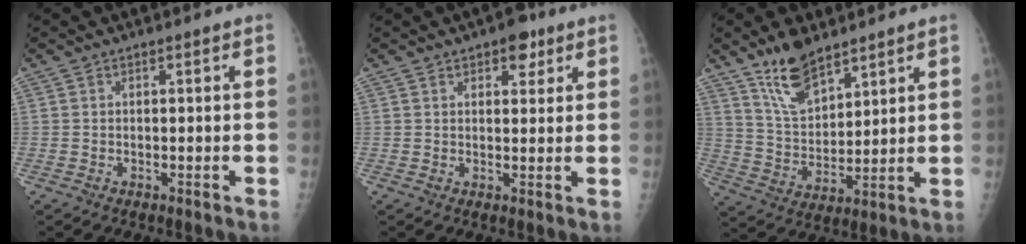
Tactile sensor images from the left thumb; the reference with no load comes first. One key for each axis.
{"total": 4.5, "fx": 2.6, "fy": 2.4, "fz": 2.8, "tx": -0.017, "ty": -0.009, "tz": 0.032}
{"total": 10.5, "fx": 7.8, "fy": 4.2, "fz": 5.5, "tx": -0.083, "ty": -0.051, "tz": 0.162}